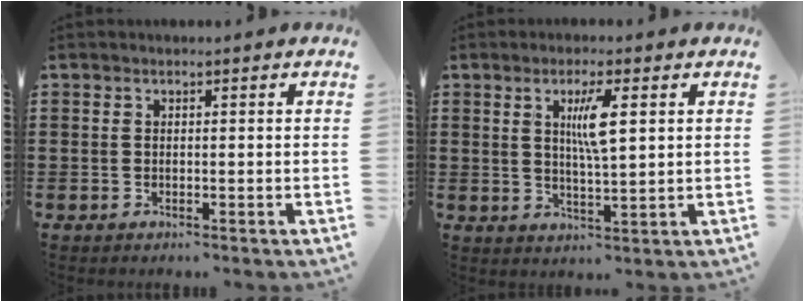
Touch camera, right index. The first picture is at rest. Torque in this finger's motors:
{"motor_torque": [0.24, -0.01, 0.33, 0.14]}